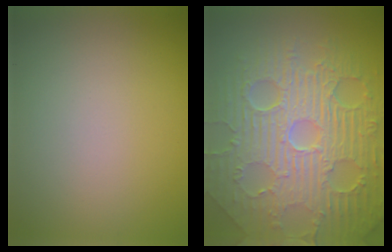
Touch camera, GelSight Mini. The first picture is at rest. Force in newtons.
{"total": 11.6, "press": 7.5, "slide": 8.9}